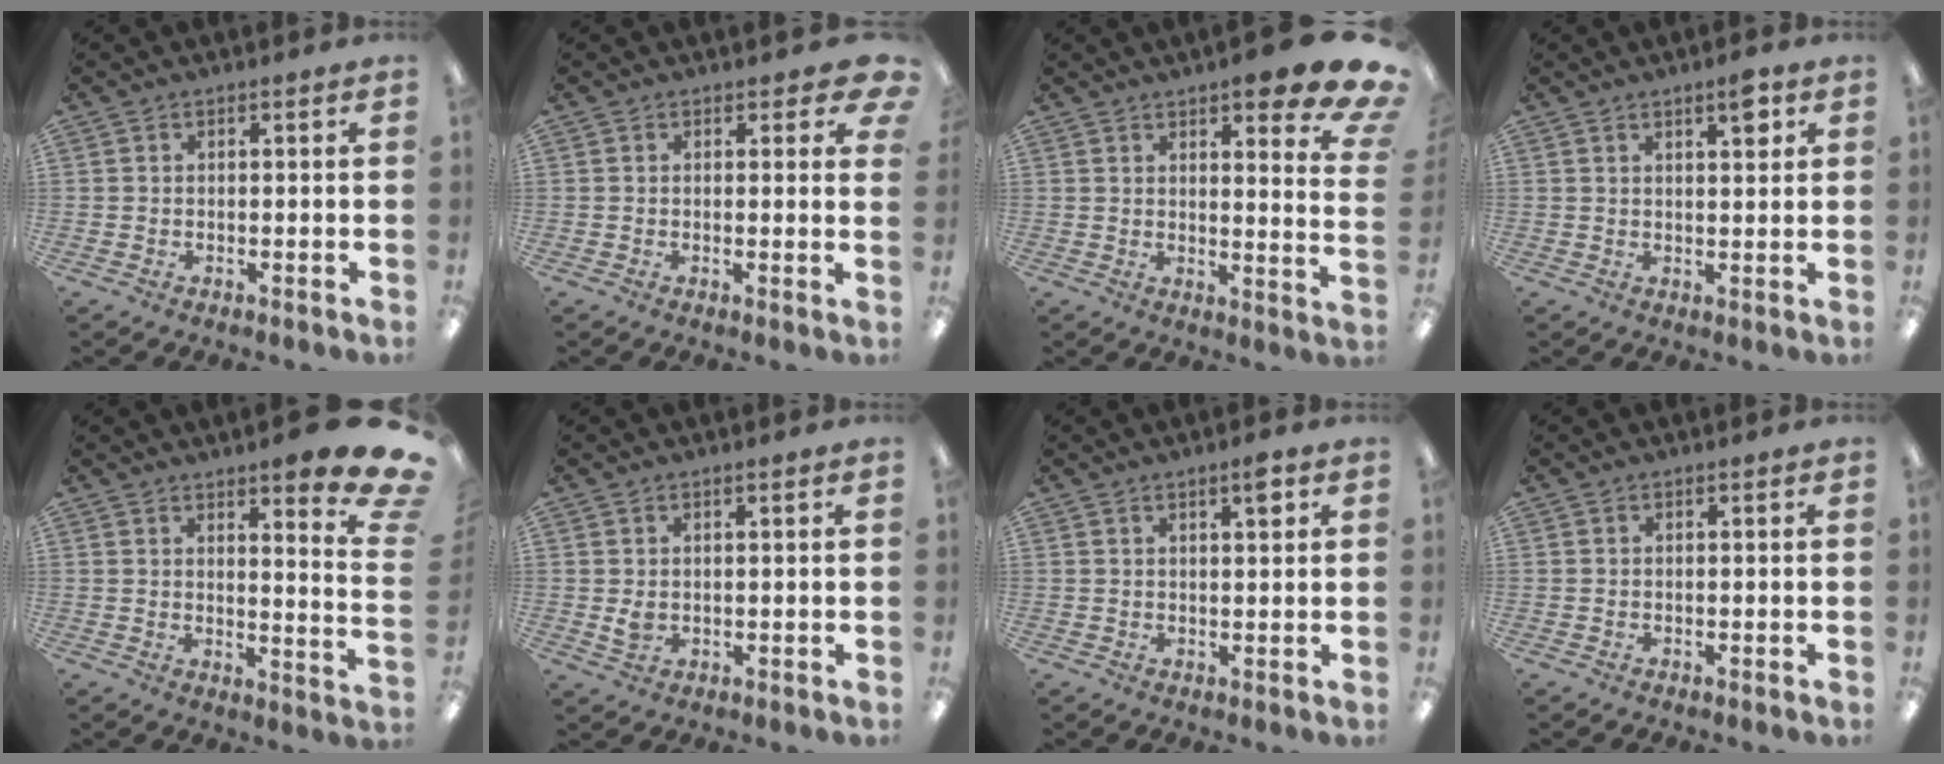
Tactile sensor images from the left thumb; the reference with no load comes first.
{"total": 3.8, "force": [1.8, 1.8, 2.7], "torque": [-0.024, -0.005, 0.028]}
{"total": 11.6, "force": [7.7, 2.8, 8.2], "torque": [-0.091, -0.057, 0.122]}
{"total": 4.7, "force": [2.8, 1.3, 3.6], "torque": [-0.045, -0.010, 0.041]}
{"total": 11.2, "force": [8.0, 1.9, 7.6], "torque": [-0.099, -0.063, 0.133]}
{"total": 2.7, "force": [0.6, 1.8, 1.9], "torque": [-0.029, 0.001, 0.010]}
{"total": 3.2, "force": [2.0, 0.6, 2.5], "torque": [-0.038, -0.004, 0.030]}
{"total": 0.0}